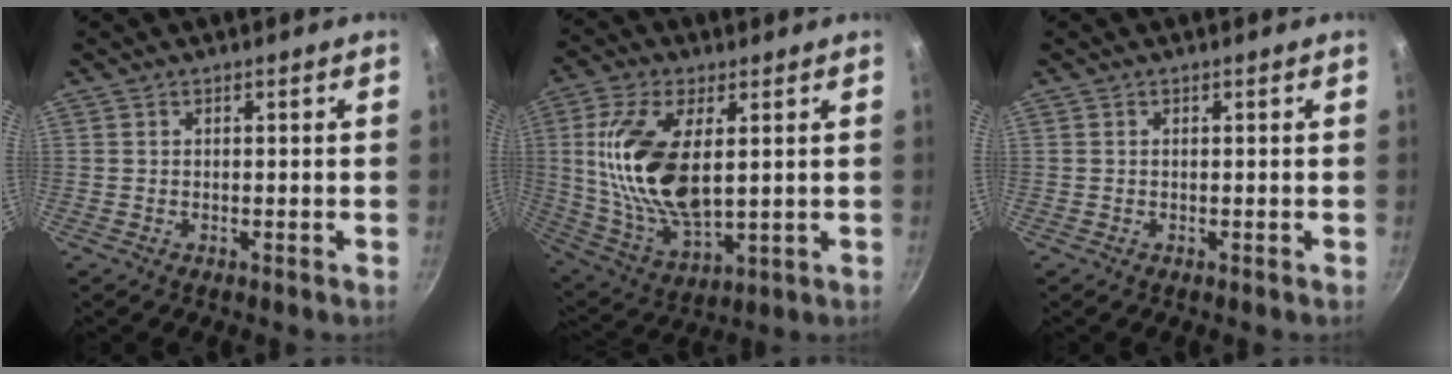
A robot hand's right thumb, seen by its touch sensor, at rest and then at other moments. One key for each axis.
{"total": 18.6, "fx": 2.7, "fy": 9.1, "fz": 16.0, "tx": -0.325, "ty": -0.016, "tz": 0.062}
{"total": 0.0}